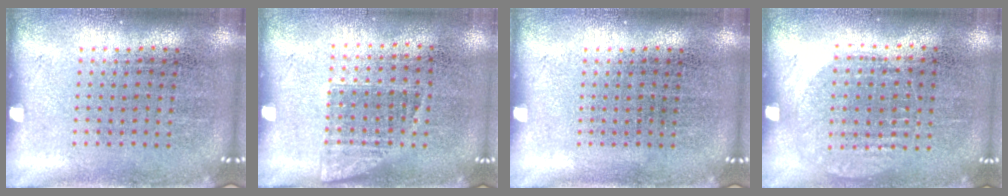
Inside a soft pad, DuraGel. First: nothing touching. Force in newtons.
{"total": 1.0, "press": 0.8, "slide": 0.5}
{"total": 0.0}
{"total": 1.0, "press": 0.9, "slide": 0.4}